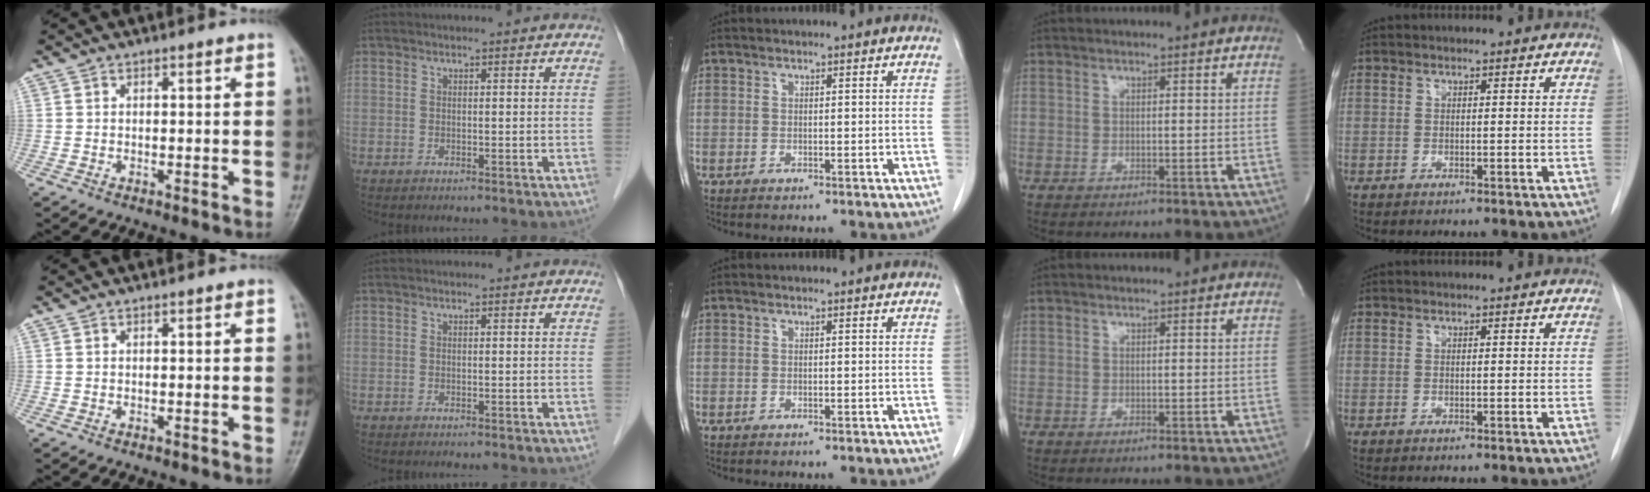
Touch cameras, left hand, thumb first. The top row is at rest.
{}